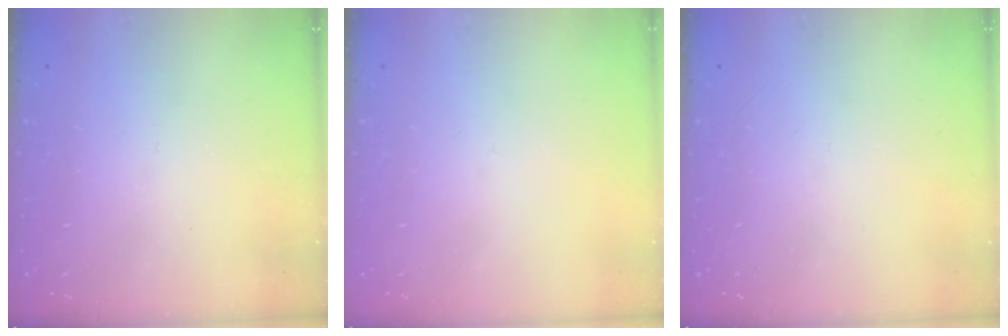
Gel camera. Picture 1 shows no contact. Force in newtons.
{"total": 0.0}
{"total": 0.0}